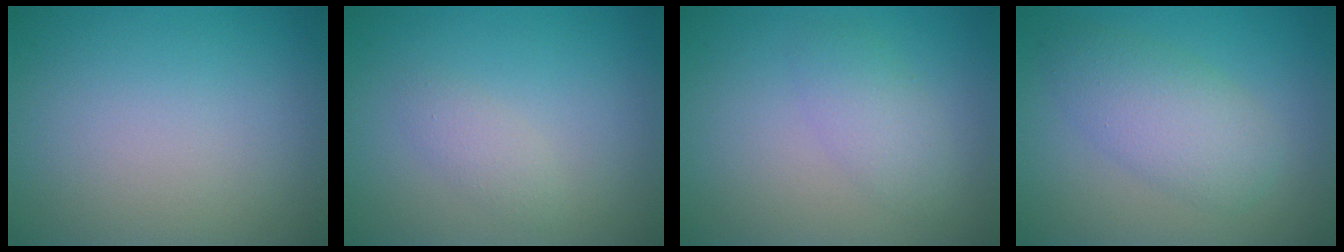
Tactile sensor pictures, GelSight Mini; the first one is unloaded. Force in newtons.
{"total": 1.4, "press": 1.4, "slide": 0.1}
{"total": 2.4, "press": 2.4, "slide": 0.1}
{"total": 4.3, "press": 4.3, "slide": 0.2}